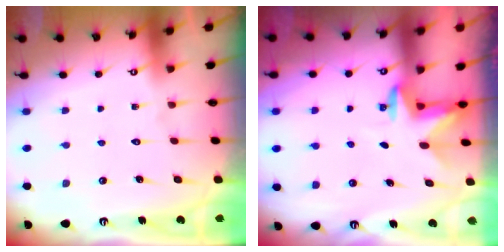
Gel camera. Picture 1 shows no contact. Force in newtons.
{"total": 2.9, "press": 2.9, "slide": 0.5}